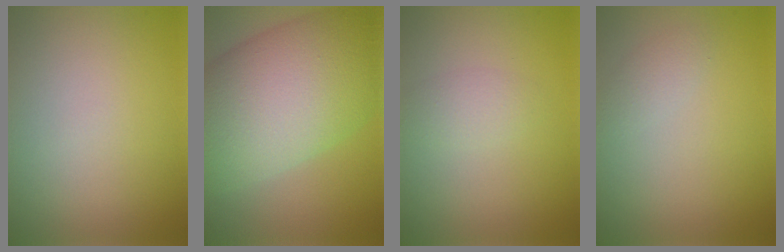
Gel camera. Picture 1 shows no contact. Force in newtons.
{"total": 14.2, "press": 14.2, "slide": 0.9}
{"total": 1.5, "press": 1.5, "slide": 0.0}
{"total": 1.1, "press": 1.1, "slide": 0.0}